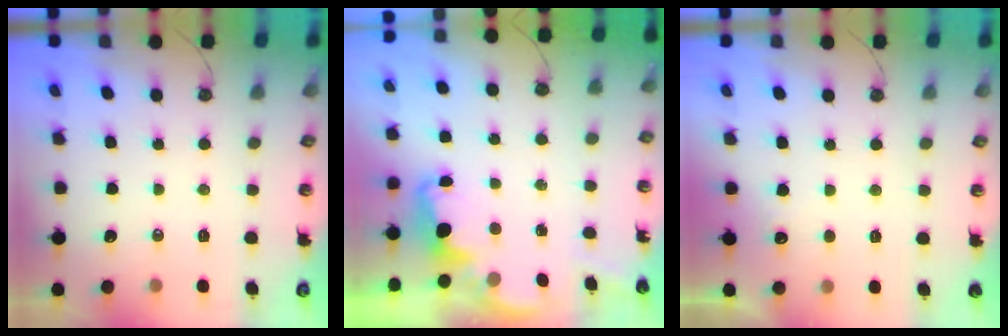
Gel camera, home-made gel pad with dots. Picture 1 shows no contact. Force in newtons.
{"total": 2.4, "press": 2.4, "slide": 0.6}
{"total": 4.0, "press": 3.8, "slide": 1.1}